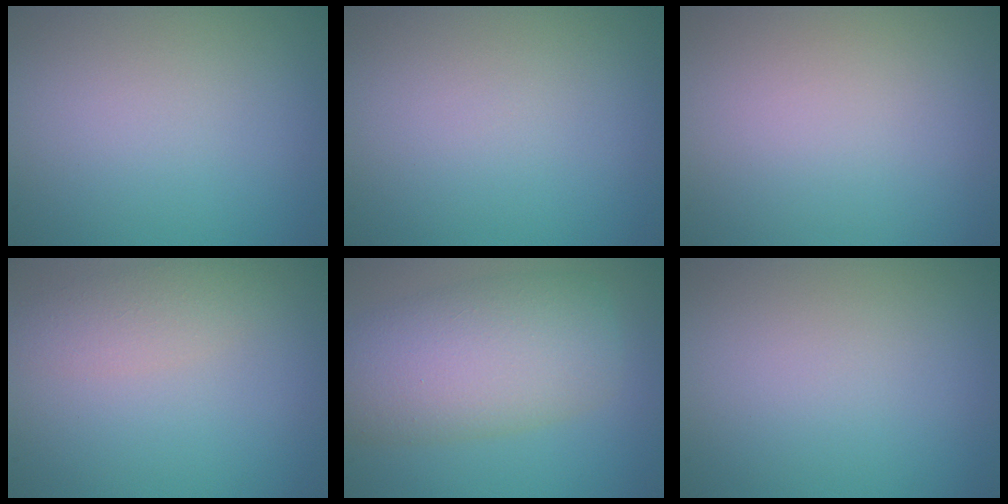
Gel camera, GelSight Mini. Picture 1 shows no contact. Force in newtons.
{"total": 0.0}
{"total": 0.0}
{"total": 1.9, "press": 1.9, "slide": 0.0}
{"total": 7.9, "press": 7.9, "slide": 0.3}
{"total": 0.0}